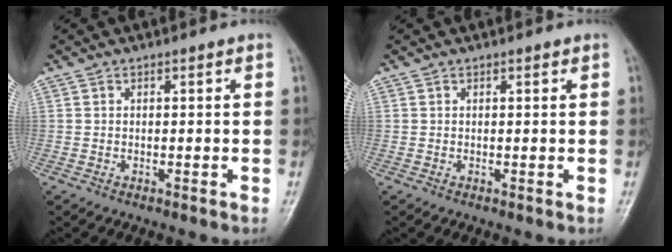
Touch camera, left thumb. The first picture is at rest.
{"total": 0.6, "force": [0.4, 0.3, 0.3], "torque": [-0.006, -0.002, 0.004]}